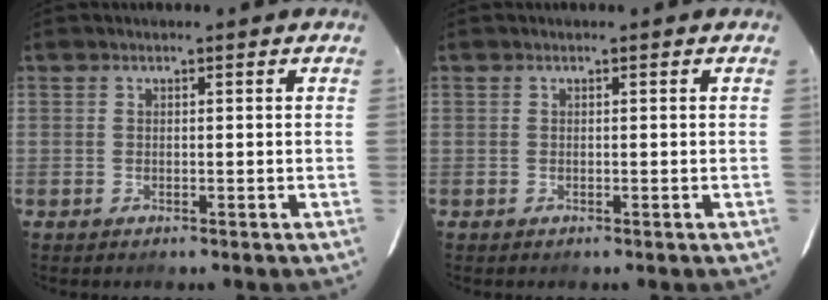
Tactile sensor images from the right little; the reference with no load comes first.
{"total": 0.0}